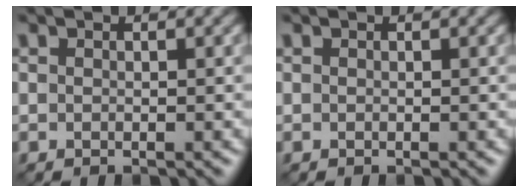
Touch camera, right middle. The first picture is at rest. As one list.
[{"total": 0.0}]